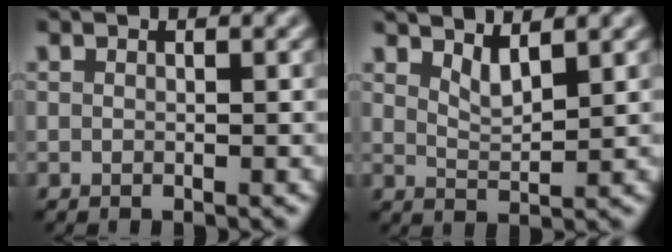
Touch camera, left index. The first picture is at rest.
{"total": 2.4, "force": [1.8, 0.5, 1.5], "torque": [-0.025, -0.007, 0.036]}